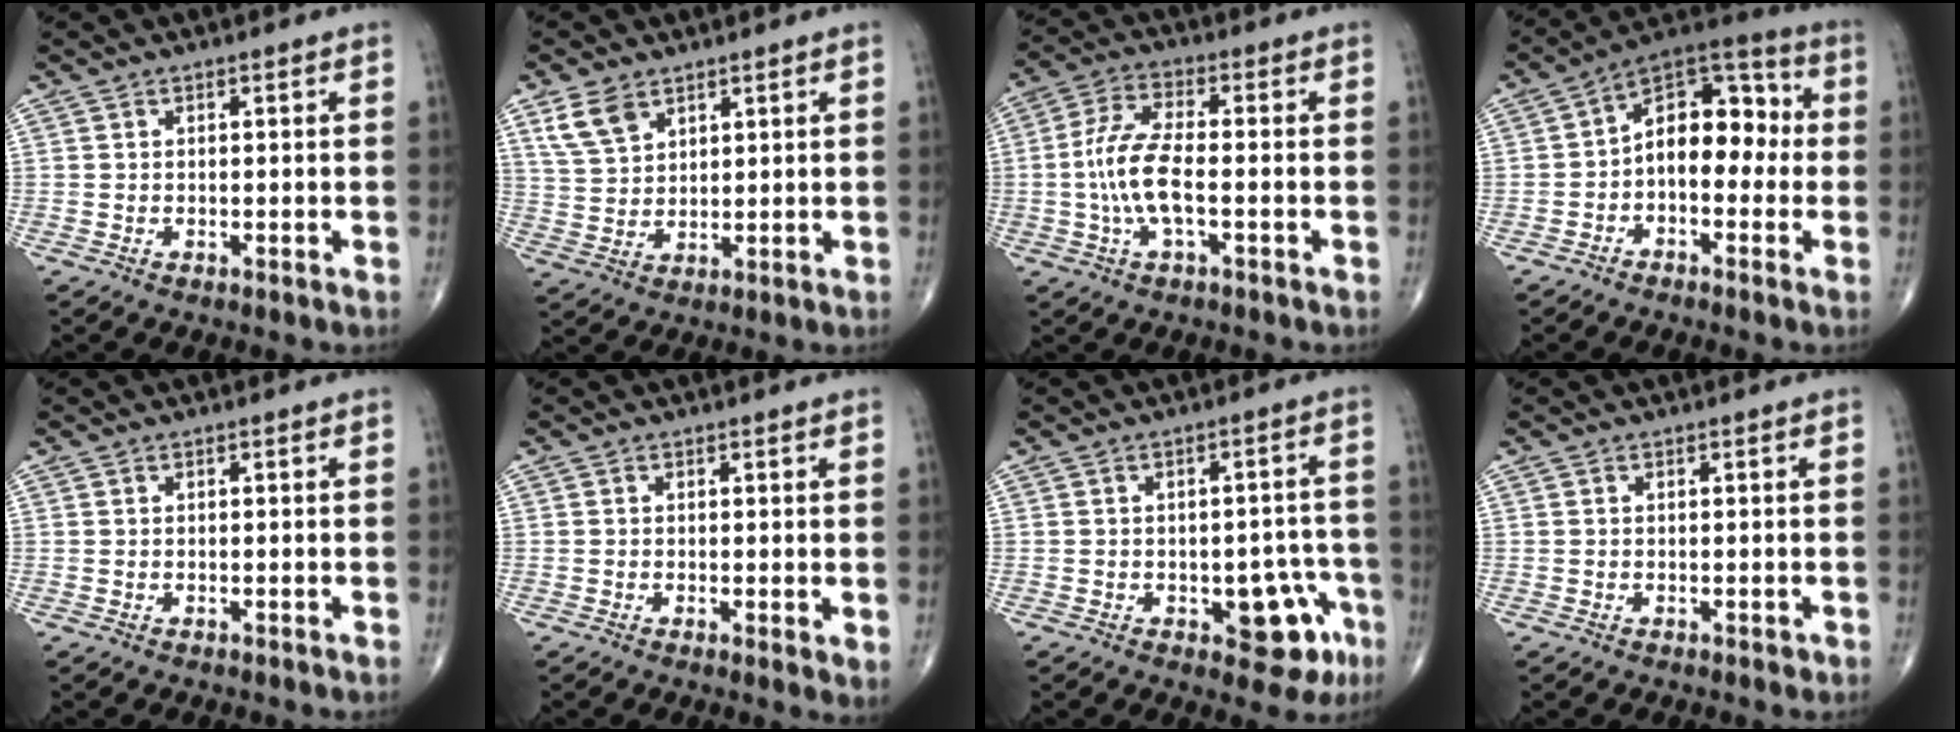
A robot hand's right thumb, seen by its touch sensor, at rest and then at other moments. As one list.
[{"total": 6.6, "force": [4.0, 4.0, 3.4], "torque": [-0.057, -0.015, 0.087]}, {"total": 9.7, "force": [-1.6, 3.5, 9.0], "torque": [-0.199, 0.020, -0.034]}, {"total": 13.0, "force": [-0.8, 7.9, 10.3], "torque": [-0.121, 0.047, -0.030]}, {"total": 0.0}, {"total": 2.4, "force": [0.0, 0.7, 2.3], "torque": [-0.036, -0.009, -0.004]}, {"total": 9.5, "force": [-4.0, 4.9, 7.0], "torque": [-0.047, 0.027, -0.042]}, {"total": 0.6, "force": [-0.2, 0.4, 0.4], "torque": [-0.004, 0.000, -0.002]}]